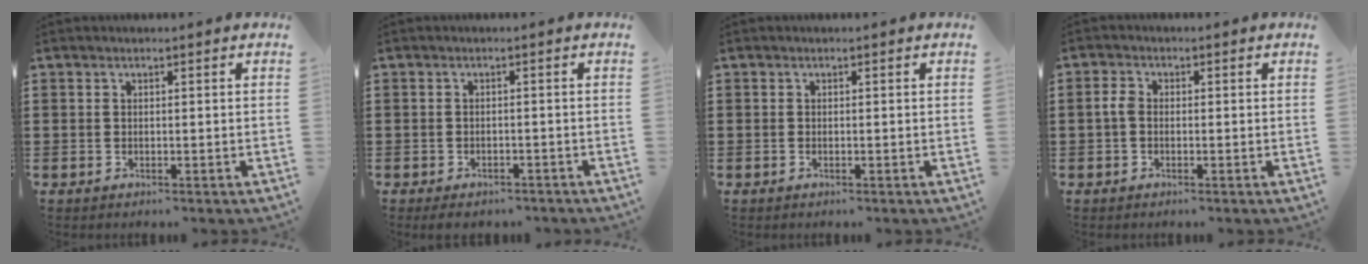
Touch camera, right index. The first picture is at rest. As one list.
[{"total": 1.7, "force": [-1.6, 0.4, 0.4], "torque": [-0.011, -0.001, -0.032]}, {"total": 0.0}, {"total": 2.2, "force": [-0.3, 1.5, 1.6], "torque": [-0.049, -0.002, -0.010]}]